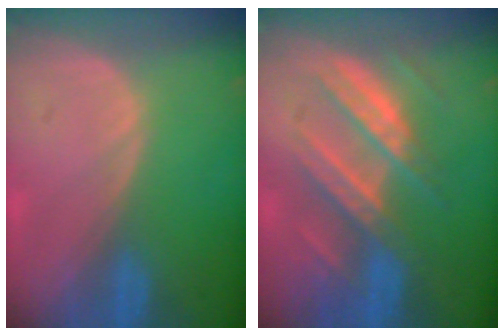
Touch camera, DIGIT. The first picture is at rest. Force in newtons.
{"total": 8.1, "press": 8.1, "slide": 0.4}